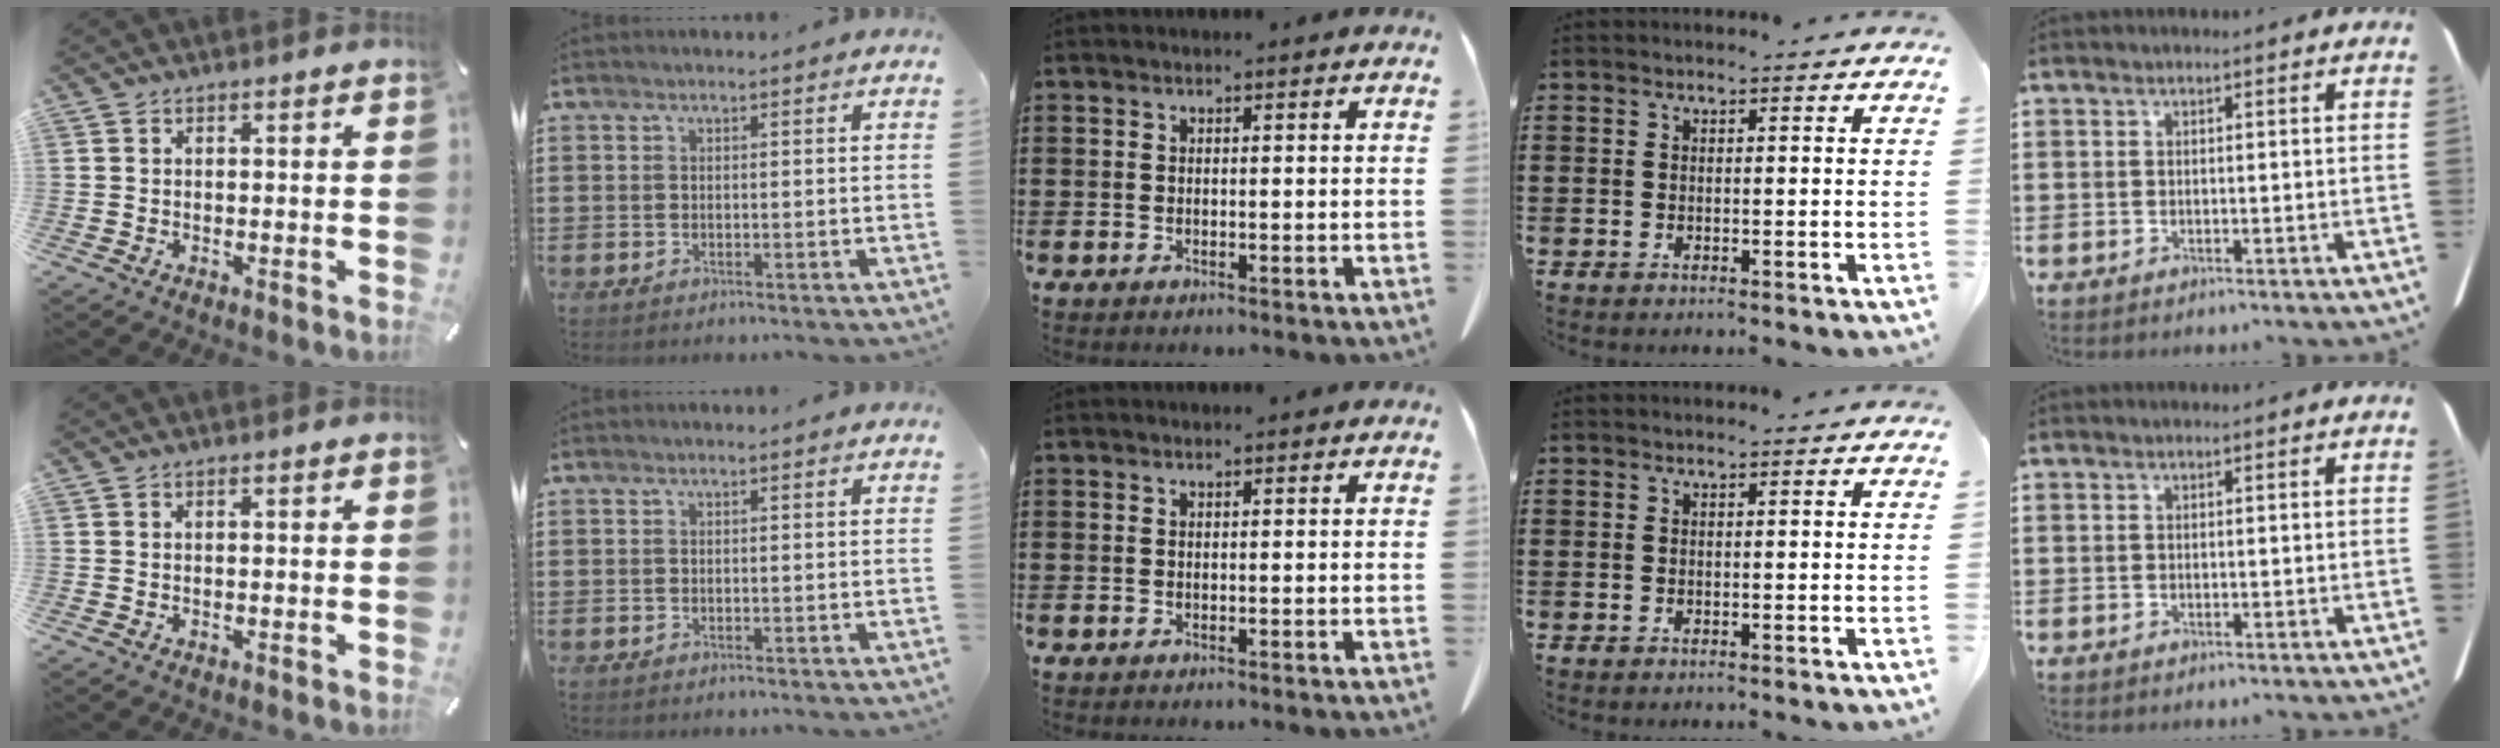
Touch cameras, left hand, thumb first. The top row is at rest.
{}